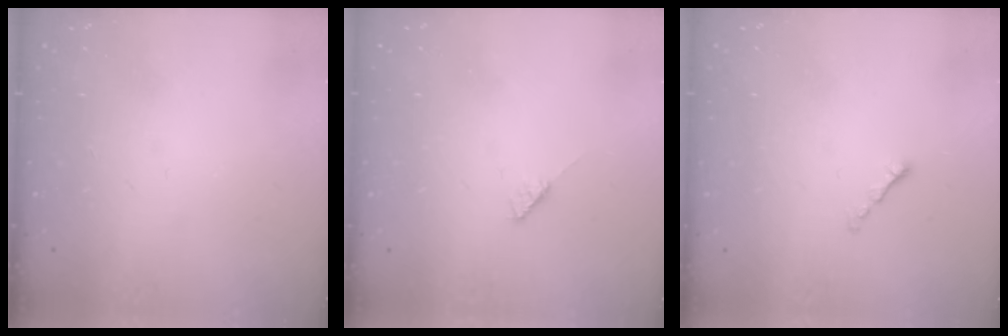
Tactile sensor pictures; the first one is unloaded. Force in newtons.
{"total": 3.0, "press": 3.0, "slide": 0.2}
{"total": 0.8, "press": 0.6, "slide": 0.4}